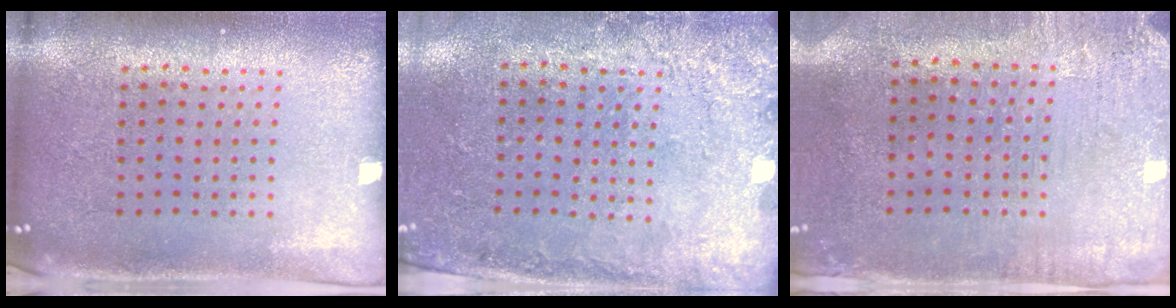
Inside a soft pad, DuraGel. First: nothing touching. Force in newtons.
{"total": 2.7, "press": 2.0, "slide": 1.8}
{"total": 3.1, "press": 2.5, "slide": 1.9}